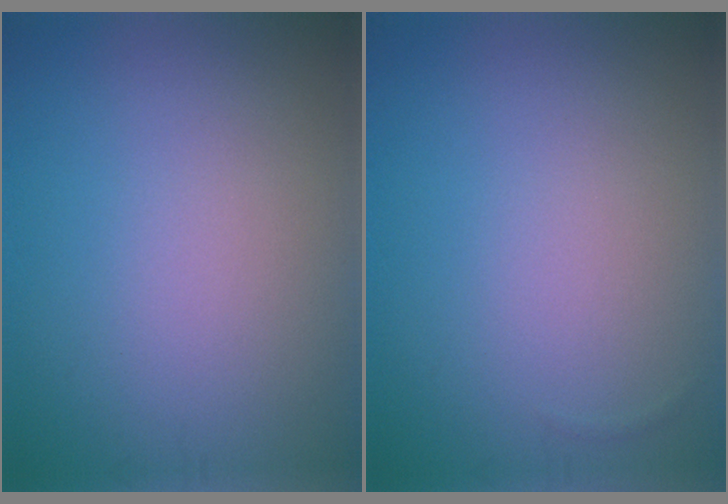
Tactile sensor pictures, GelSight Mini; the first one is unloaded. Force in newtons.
{"total": 0.0}